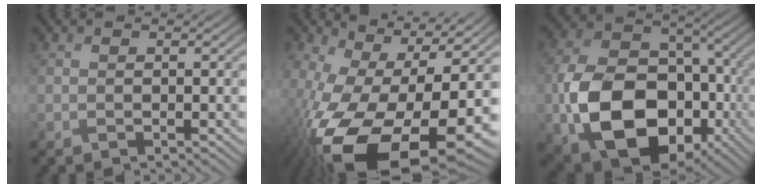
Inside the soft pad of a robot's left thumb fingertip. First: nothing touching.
{"total": 21.2, "force": [-7.0, 11.2, 16.6], "torque": [-0.334, -0.080, -0.071]}
{"total": 16.3, "force": [-4.6, 11.6, 10.5], "torque": [-0.205, -0.041, -0.079]}